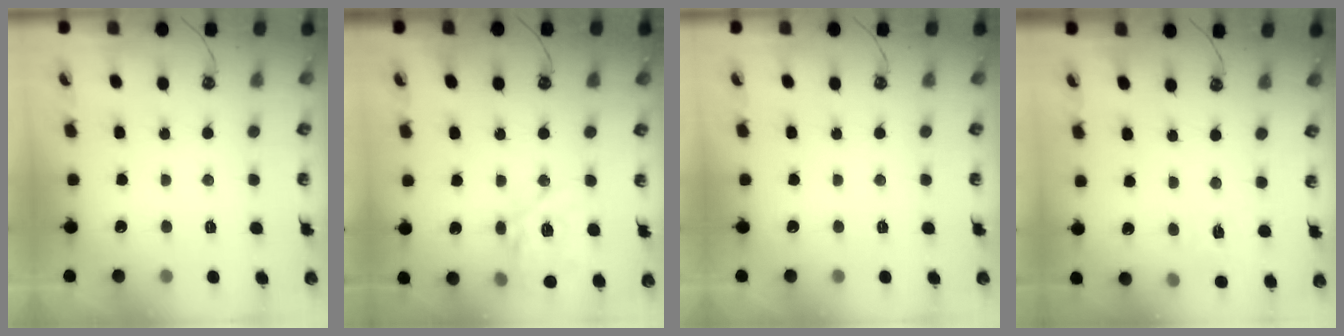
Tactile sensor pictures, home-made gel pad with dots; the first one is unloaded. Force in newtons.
{"total": 17.4, "press": 17.2, "slide": 2.2}
{"total": 0.0}
{"total": 5.5, "press": 5.5, "slide": 0.6}